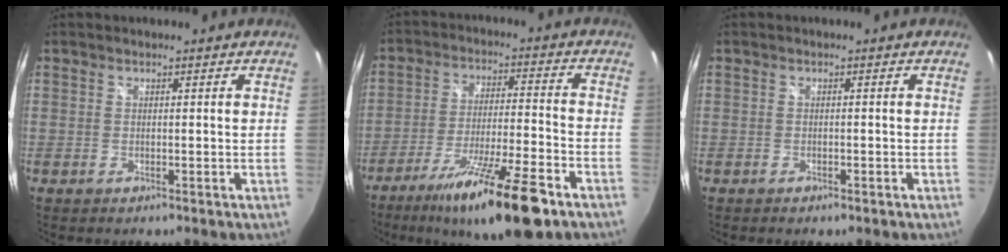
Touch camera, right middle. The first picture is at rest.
{"total": 17.1, "force": [-11.7, 2.0, 12.3], "torque": [-0.224, -0.027, -0.194]}
{"total": 1.1, "force": [-0.9, 0.4, 0.5], "torque": [-0.011, -0.004, -0.014]}